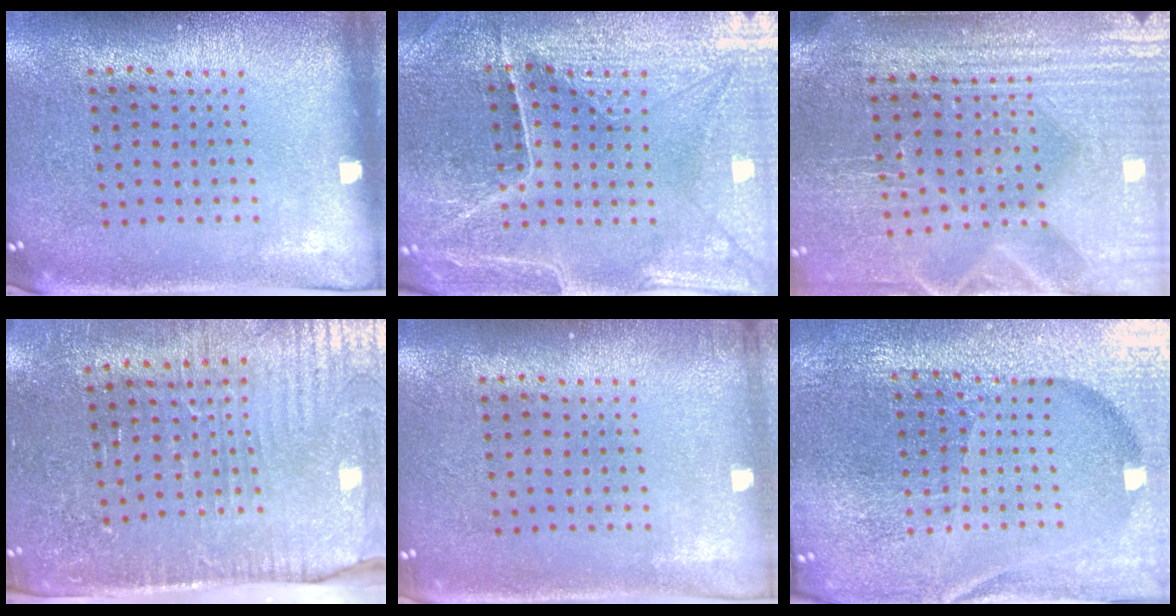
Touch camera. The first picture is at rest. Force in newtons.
{"total": 3.4, "press": 3.4, "slide": 0.3}
{"total": 4.2, "press": 3.9, "slide": 1.4}
{"total": 3.7, "press": 3.5, "slide": 1.2}
{"total": 0.7, "press": 0.7, "slide": 0.2}
{"total": 5.5, "press": 5.0, "slide": 2.3}